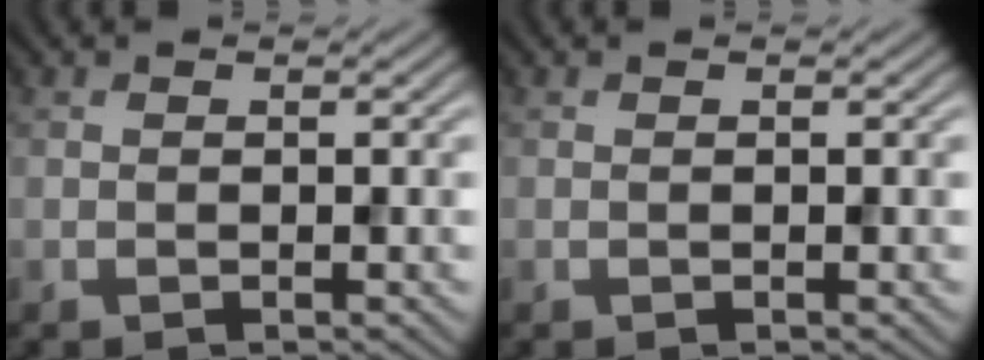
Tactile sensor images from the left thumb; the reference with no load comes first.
{"total": 0.0}